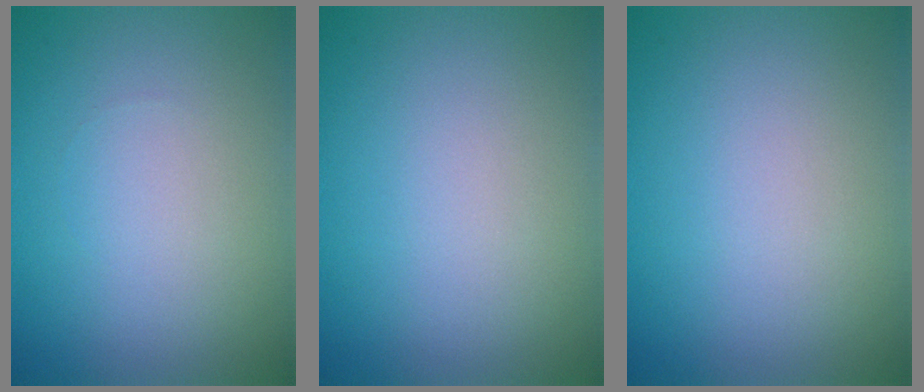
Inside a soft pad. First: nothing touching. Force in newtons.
{"total": 0.0}
{"total": 0.0}